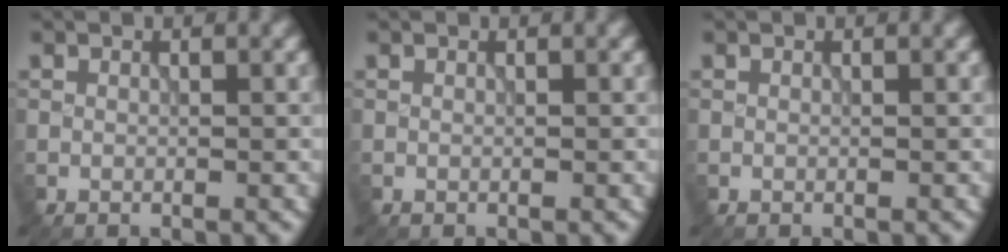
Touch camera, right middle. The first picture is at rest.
{"total": 0.0}
{"total": 0.0}